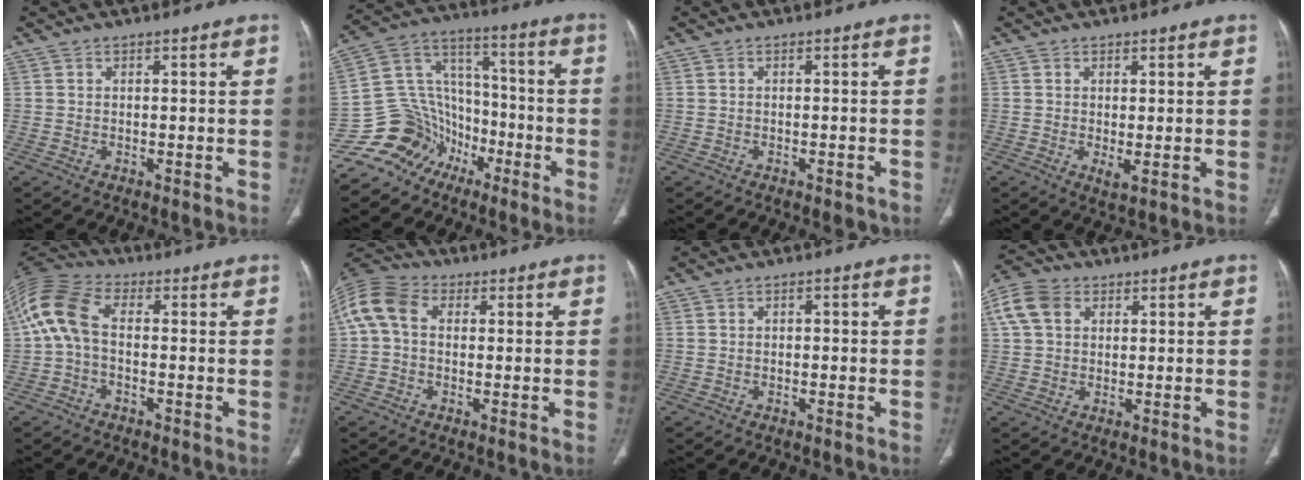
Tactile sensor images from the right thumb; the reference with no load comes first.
{"total": 13.4, "force": [-8.6, 10.1, 2.0], "torque": [-0.003, 0.108, -0.164]}
{"total": 2.6, "force": [-1.7, 1.0, 1.7], "torque": [-0.021, 0.006, -0.016]}
{"total": 1.9, "force": [0.0, 0.6, 1.8], "torque": [-0.034, -0.009, 0.004]}
{"total": 11.2, "force": [0.2, 7.0, 8.7], "torque": [-0.190, 0.031, -0.007]}
{"total": 8.9, "force": [1.0, 6.4, 6.1], "torque": [-0.130, 0.029, 0.008]}
{"total": 0.6, "force": [0.0, 0.3, 0.5], "torque": [-0.007, 0.001, -0.001]}
{"total": 7.3, "force": [2.5, 5.3, 4.4], "torque": [-0.091, 0.016, 0.044]}